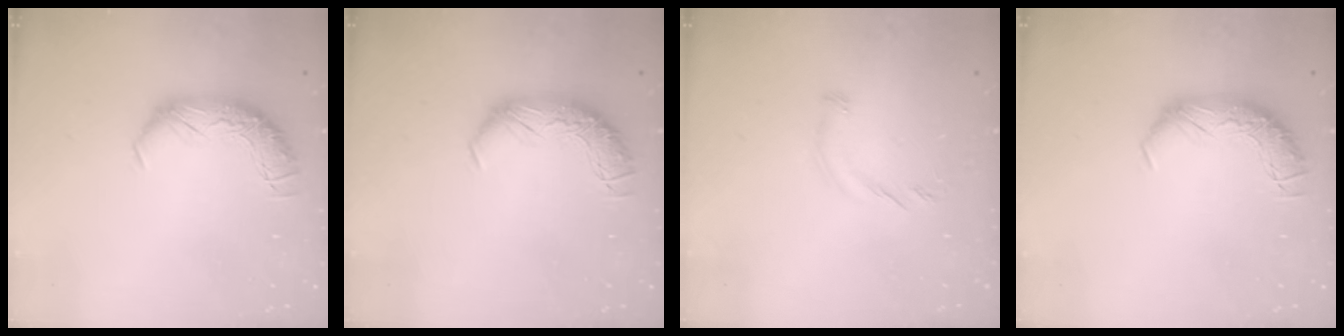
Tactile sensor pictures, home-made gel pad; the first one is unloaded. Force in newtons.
{"total": 0.0}
{"total": 5.3, "press": 5.1, "slide": 1.2}
{"total": 0.0}